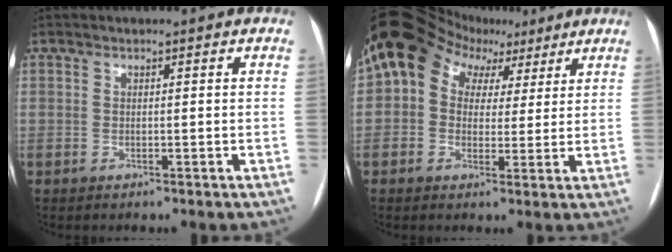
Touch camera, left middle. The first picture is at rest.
{"total": 8.9, "force": [3.9, 6.7, 4.3], "torque": [-0.067, 0.052, 0.070]}